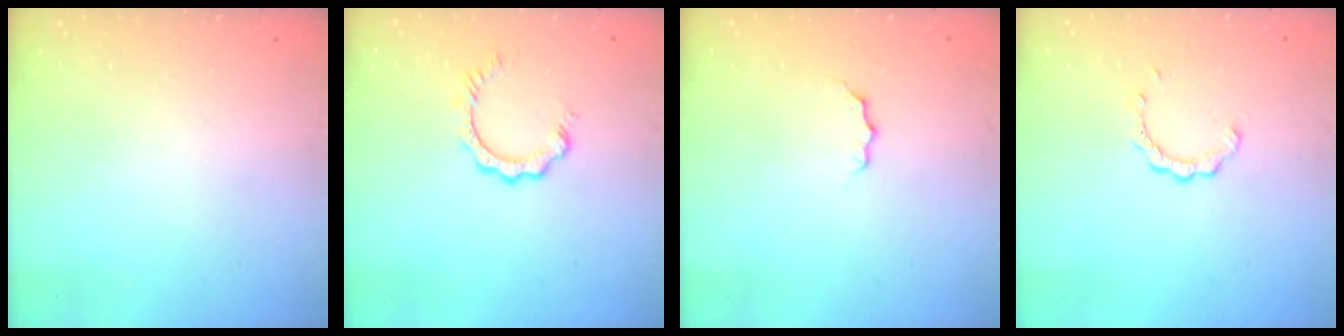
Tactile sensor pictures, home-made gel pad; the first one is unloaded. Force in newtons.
{"total": 2.9, "press": 2.9, "slide": 0.4}
{"total": 3.2, "press": 3.2, "slide": 0.4}
{"total": 2.2, "press": 2.2, "slide": 0.1}